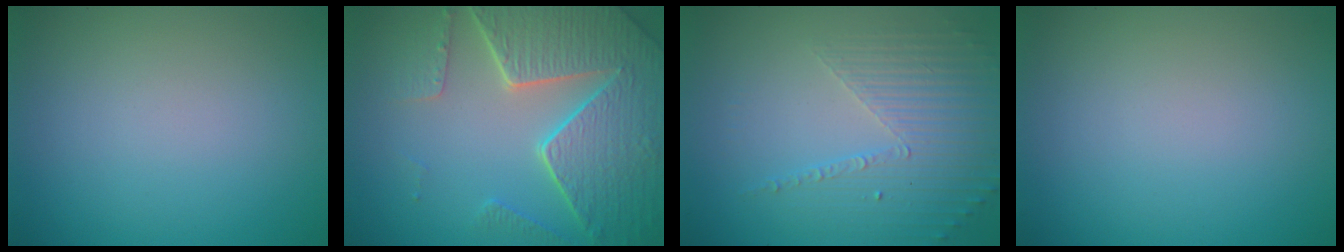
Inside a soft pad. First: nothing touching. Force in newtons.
{"total": 8.2, "press": 6.1, "slide": 5.6}
{"total": 5.2, "press": 3.2, "slide": 4.0}
{"total": 0.0}